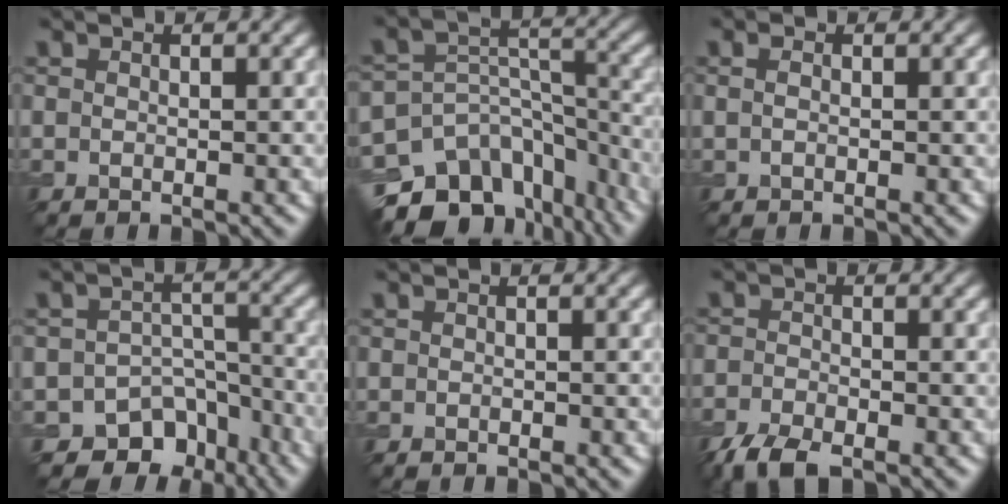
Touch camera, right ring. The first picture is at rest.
{"total": 14.7, "force": [-11.0, 8.7, 4.3], "torque": [-0.086, -0.009, -0.142]}
{"total": 0.9, "force": [0.3, 0.6, 0.7], "torque": [-0.018, 0.001, 0.000]}
{"total": 8.8, "force": [-6.5, 5.6, 2.0], "torque": [0.003, 0.000, -0.078]}
{"total": 0.0}
{"total": 3.4, "force": [-2.6, 1.1, 1.9], "torque": [-0.038, -0.006, -0.057]}